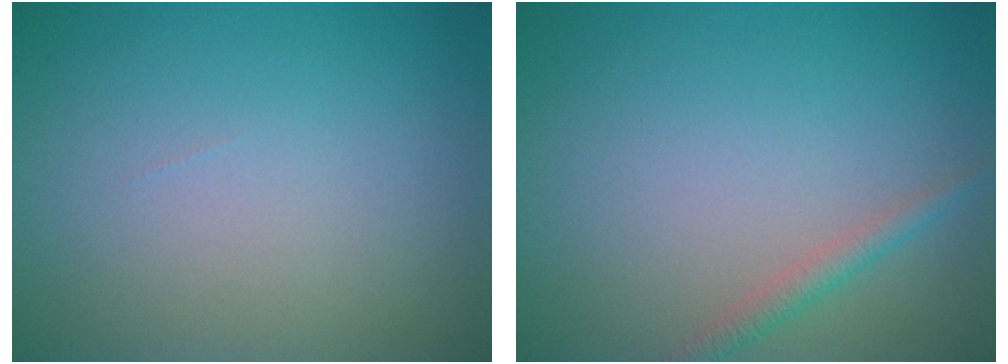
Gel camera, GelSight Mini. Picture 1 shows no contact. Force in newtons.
{"total": 1.5, "press": 1.5, "slide": 0.0}